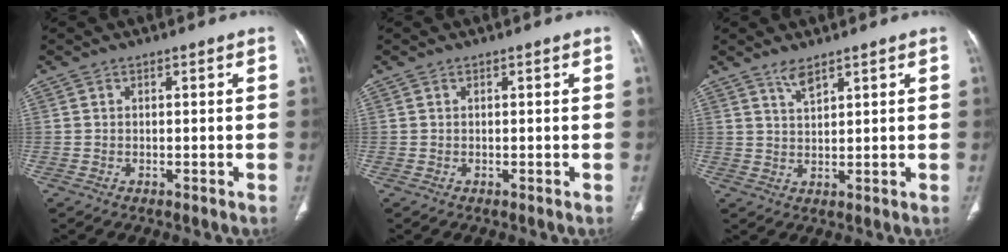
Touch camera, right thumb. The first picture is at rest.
{"total": 0.0}
{"total": 2.9, "force": [2.3, 0.6, 1.6], "torque": [-0.027, -0.012, 0.050]}